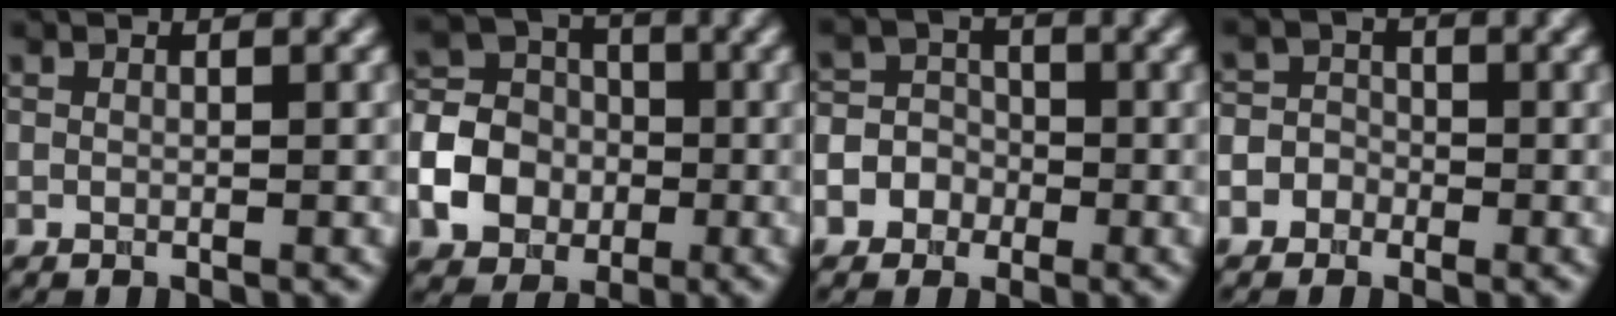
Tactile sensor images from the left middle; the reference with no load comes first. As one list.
[{"total": 6.1, "force": [-1.9, 5.1, 2.8], "torque": [-0.062, 0.010, -0.051]}, {"total": 6.6, "force": [-2.9, 5.8, 1.3], "torque": [-0.010, 0.005, -0.074]}, {"total": 4.2, "force": [-2.0, 3.5, 0.8], "torque": [0.018, 0.003, -0.053]}]